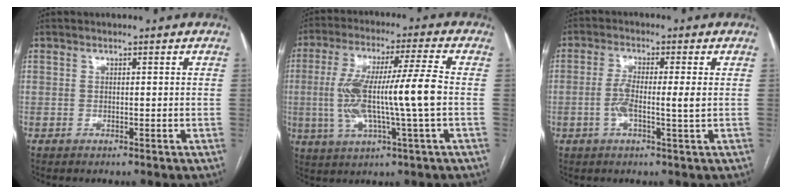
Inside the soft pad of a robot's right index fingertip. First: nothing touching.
{"total": 13.8, "force": [-0.9, 0.3, 13.7], "torque": [-0.271, 0.012, -0.018]}
{"total": 5.0, "force": [-0.4, 0.3, 5.0], "torque": [-0.099, 0.002, -0.011]}